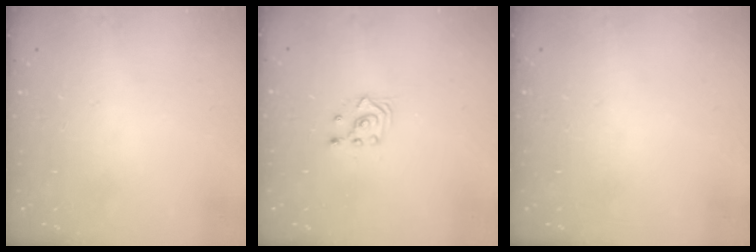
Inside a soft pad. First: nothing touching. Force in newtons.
{"total": 2.9, "press": 2.9, "slide": 0.2}
{"total": 0.0}